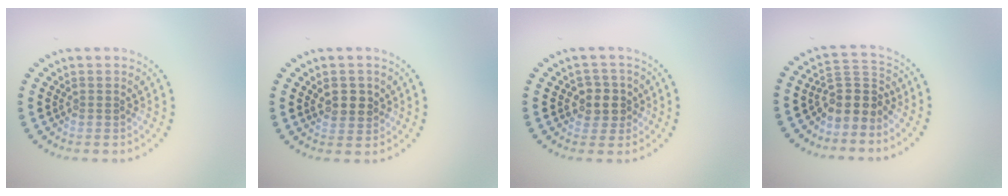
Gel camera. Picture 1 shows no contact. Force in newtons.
{"total": 1.9, "press": 1.8, "slide": 0.5}
{"total": 2.5, "press": 2.4, "slide": 0.9}
{"total": 3.2, "press": 2.4, "slide": 2.1}